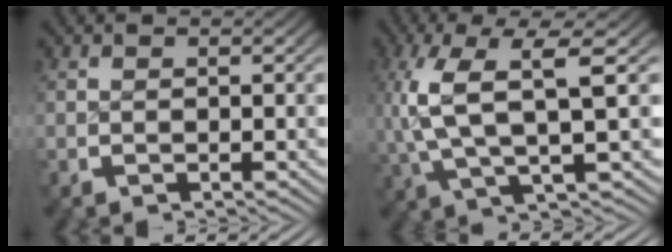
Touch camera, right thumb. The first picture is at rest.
{"total": 9.2, "force": [1.1, 4.3, 8.0], "torque": [-0.174, -0.007, 0.025]}